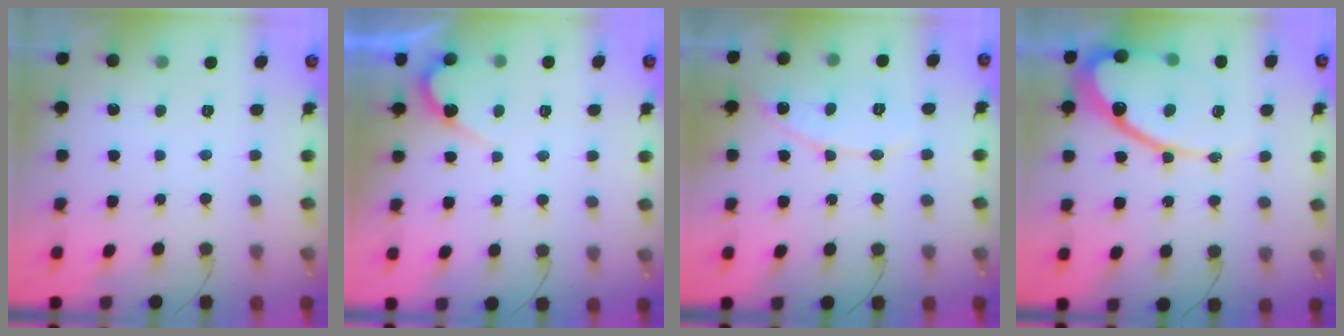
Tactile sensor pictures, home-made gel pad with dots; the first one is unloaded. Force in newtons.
{"total": 5.9, "press": 5.9, "slide": 0.3}
{"total": 8.5, "press": 8.4, "slide": 0.9}
{"total": 17.4, "press": 17.3, "slide": 1.3}